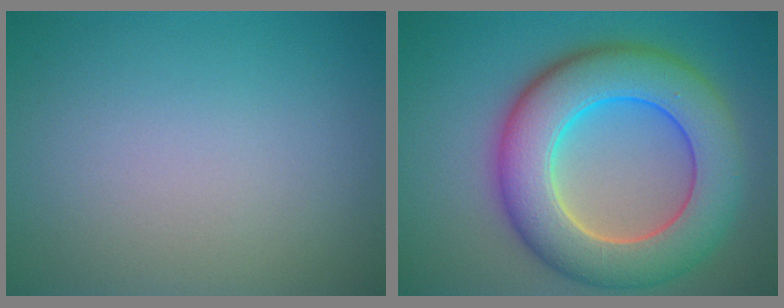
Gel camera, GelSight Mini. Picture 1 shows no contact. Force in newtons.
{"total": 10.6, "press": 10.6, "slide": 0.5}